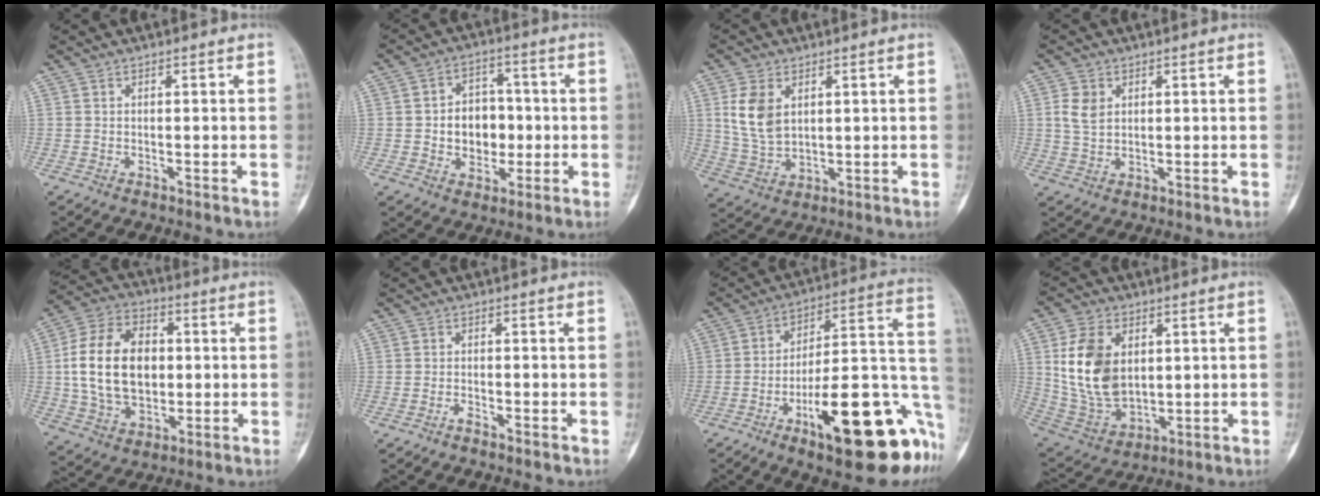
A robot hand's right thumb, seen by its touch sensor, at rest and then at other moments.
{"total": 9.8, "force": [-0.5, 7.7, 6.0], "torque": [-0.048, 0.017, -0.005]}
{"total": 8.7, "force": [2.7, 5.6, 6.1], "torque": [-0.113, -0.008, 0.066]}
{"total": 4.7, "force": [1.4, 3.4, 2.9], "torque": [-0.047, -0.002, 0.032]}
{"total": 18.3, "force": [1.1, 12.7, 13.2], "torque": [-0.219, 0.013, 0.022]}
{"total": 1.1, "force": [-1.0, 0.2, 0.5], "torque": [-0.013, 0.006, -0.021]}
{"total": 27.0, "force": [-11.2, 8.3, 23.2], "torque": [-0.250, 0.065, -0.156]}
{"total": 15.4, "force": [3.1, 10.2, 11.1], "torque": [-0.196, -0.015, 0.075]}